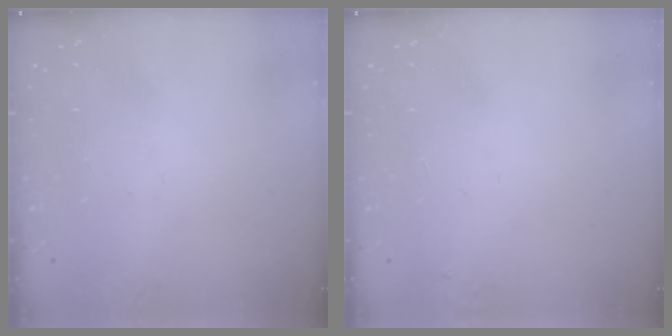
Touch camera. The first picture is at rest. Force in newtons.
{"total": 3.8, "press": 3.7, "slide": 0.6}